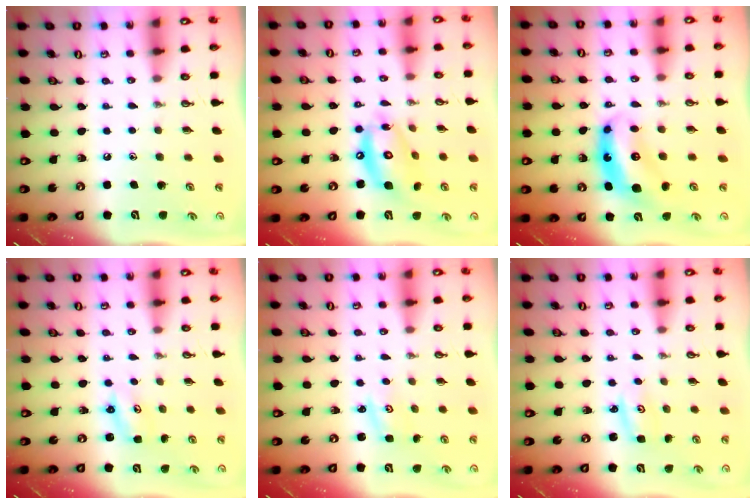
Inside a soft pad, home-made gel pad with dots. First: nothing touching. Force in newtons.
{"total": 12.8, "press": 12.7, "slide": 0.9}
{"total": 7.9, "press": 7.9, "slide": 0.5}
{"total": 2.7, "press": 2.7, "slide": 0.3}
{"total": 1.7, "press": 1.7, "slide": 0.2}
{"total": 2.7, "press": 2.7, "slide": 0.2}